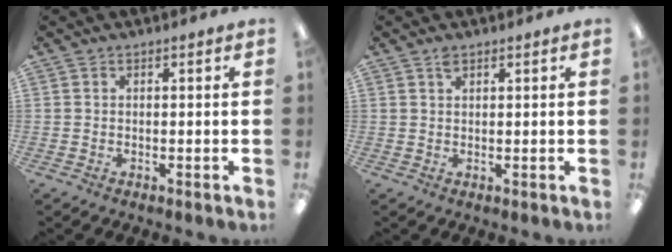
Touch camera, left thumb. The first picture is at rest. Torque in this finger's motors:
{"motor_torque": [0.55, 0.15, 0.68, -0.16, 0.00]}